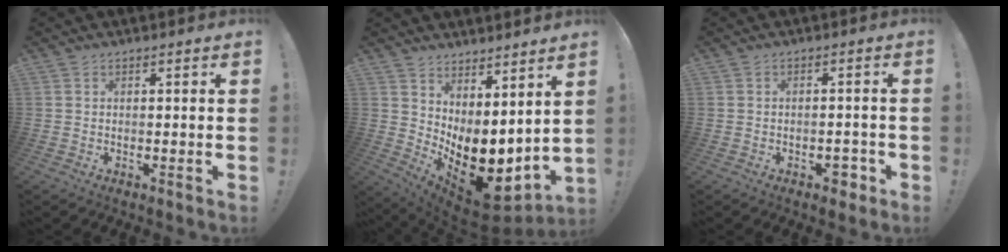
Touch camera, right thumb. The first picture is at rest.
{"total": 12.4, "force": [-2.7, 6.9, 9.9], "torque": [-0.111, -0.007, -0.026]}
{"total": 3.3, "force": [-1.7, 1.9, 2.1], "torque": [-0.014, 0.004, -0.031]}